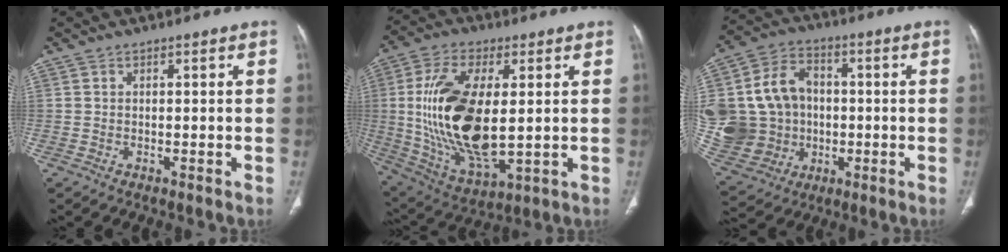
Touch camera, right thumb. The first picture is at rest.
{"total": 21.7, "force": [1.3, 10.2, 19.1], "torque": [-0.377, -0.016, 0.036]}
{"total": 24.0, "force": [0.2, 20.4, 12.6], "torque": [-0.280, 0.039, 0.026]}